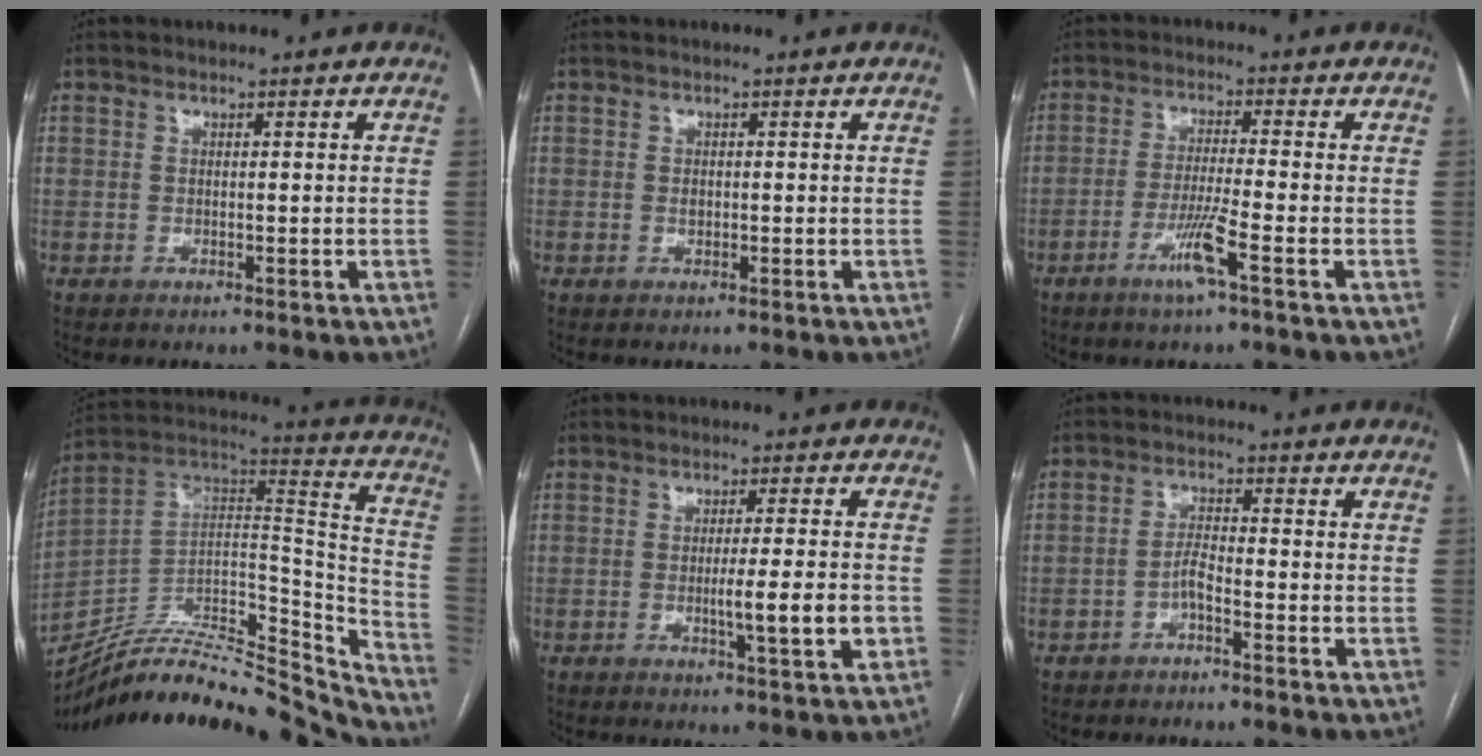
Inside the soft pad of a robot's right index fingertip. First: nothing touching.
{"total": 0.8, "force": [-0.1, 0.6, 0.5], "torque": [-0.007, 0.002, -0.003]}
{"total": 5.9, "force": [-3.0, -0.8, 5.0], "torque": [-0.099, -0.013, -0.060]}
{"total": 33.8, "force": [-30.8, 7.1, 12.1], "torque": [-0.151, 0.009, -0.453]}
{"total": 6.4, "force": [-1.5, 0.0, 6.2], "torque": [-0.097, -0.008, -0.021]}
{"total": 2.4, "force": [-1.6, 0.6, 1.7], "torque": [-0.031, 0.005, -0.030]}